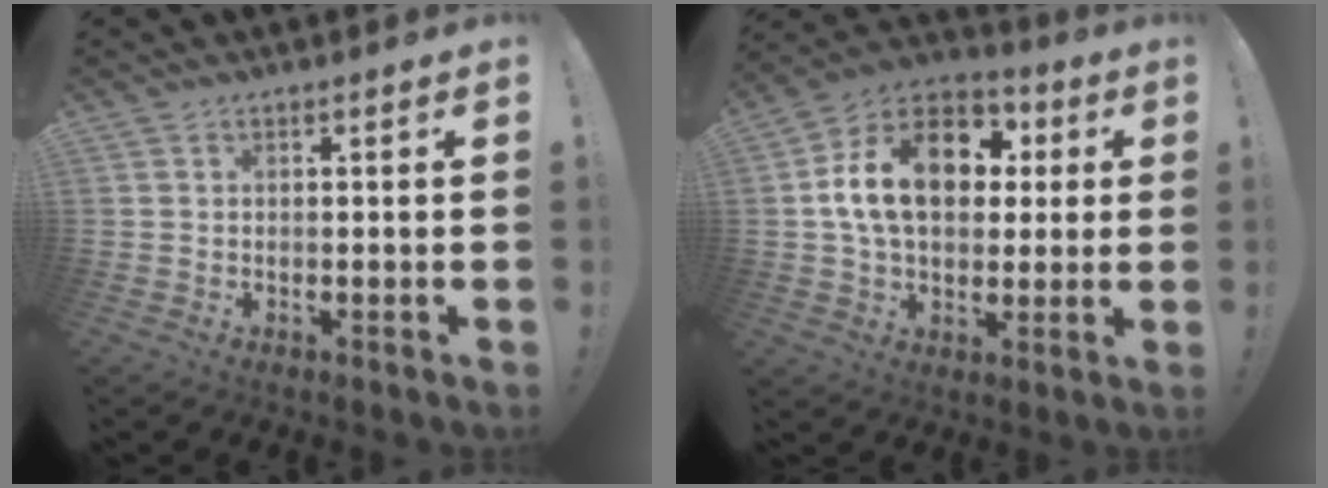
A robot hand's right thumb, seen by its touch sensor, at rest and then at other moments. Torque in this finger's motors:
{"motor_torque": [2.17, 2.59, 1.14, 0.01, 0.31]}